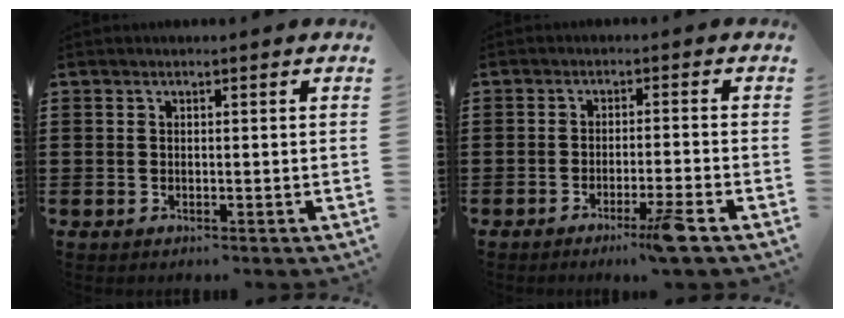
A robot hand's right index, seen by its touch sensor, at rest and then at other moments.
{"total": 4.7, "force": [-3.1, -0.7, 3.5], "torque": [-0.058, -0.016, -0.053]}